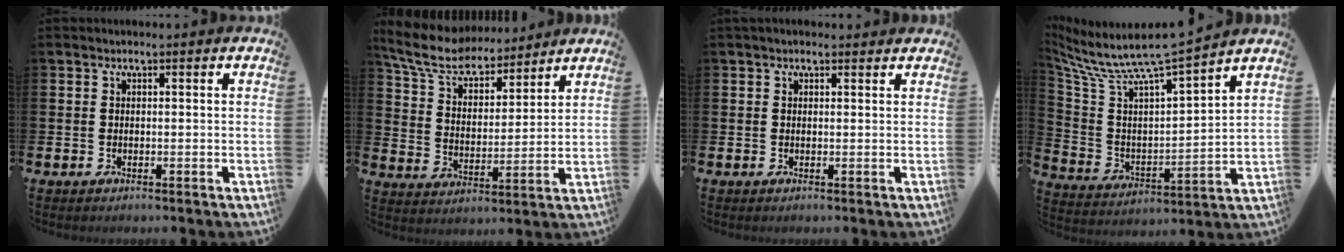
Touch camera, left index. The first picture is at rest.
{"total": 8.4, "force": [7.7, 2.4, 2.4], "torque": [-0.081, -0.047, 0.137]}
{"total": 0.8, "force": [0.6, 0.4, 0.3], "torque": [0.008, 0.000, 0.007]}
{"total": 8.9, "force": [8.0, 0.5, 3.9], "torque": [-0.113, -0.059, 0.128]}